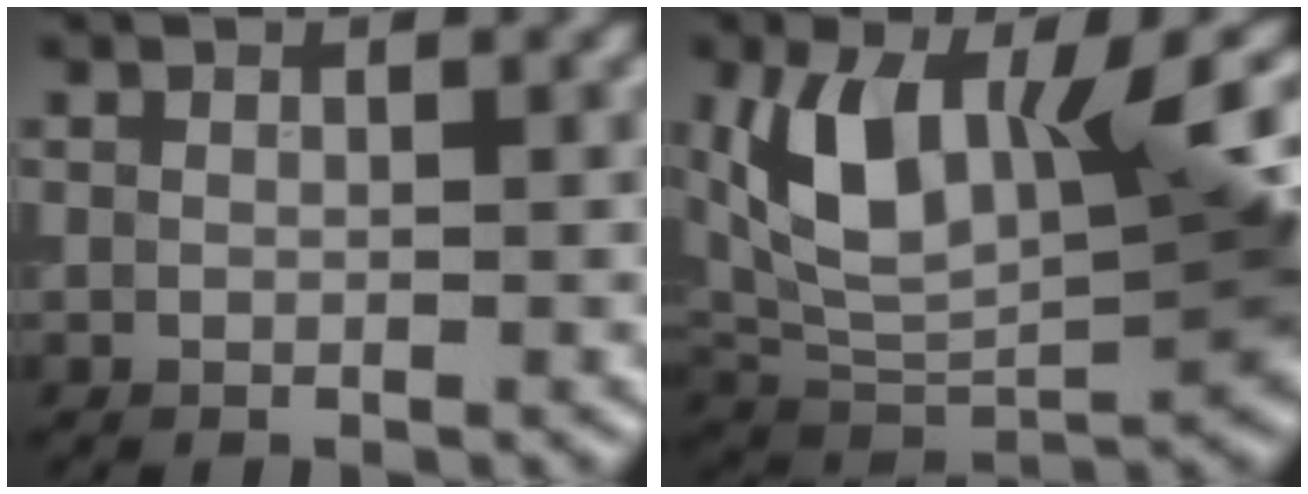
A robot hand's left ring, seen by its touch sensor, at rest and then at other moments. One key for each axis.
{"total": 12.7, "fx": 2.5, "fy": 6.3, "fz": 10.7, "tx": -0.199, "ty": -0.012, "tz": 0.049}